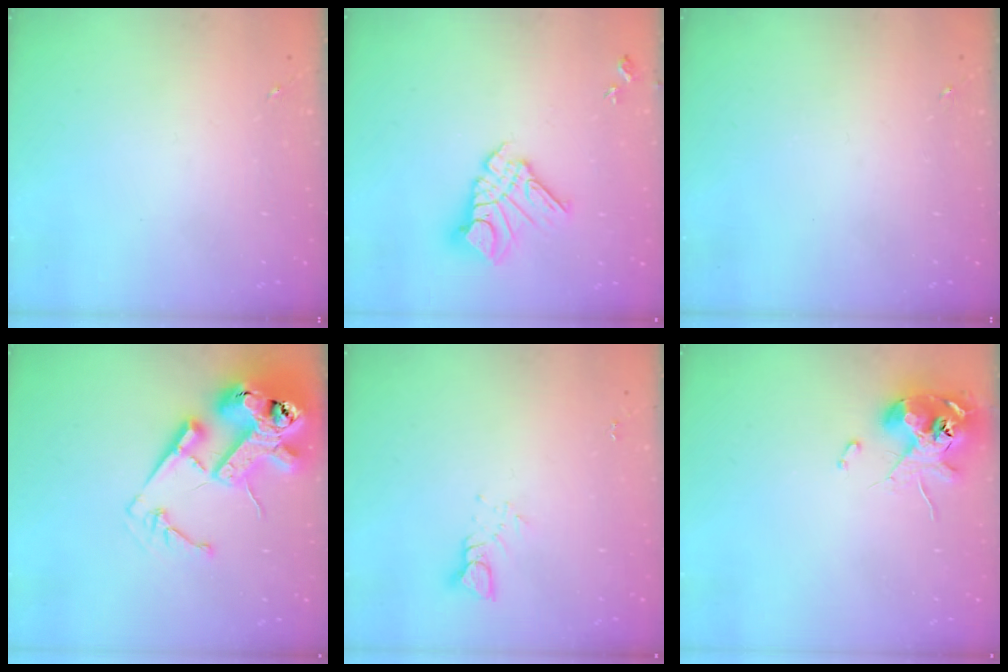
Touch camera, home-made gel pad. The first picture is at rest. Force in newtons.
{"total": 14.1, "press": 14.1, "slide": 1.4}
{"total": 0.0}
{"total": 24.1, "press": 23.9, "slide": 3.2}
{"total": 3.9, "press": 3.8, "slide": 0.3}
{"total": 11.6, "press": 11.4, "slide": 2.1}